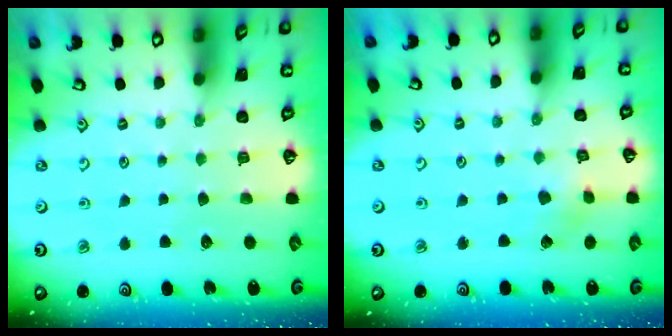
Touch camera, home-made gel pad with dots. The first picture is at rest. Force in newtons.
{"total": 2.3, "press": 2.2, "slide": 0.3}